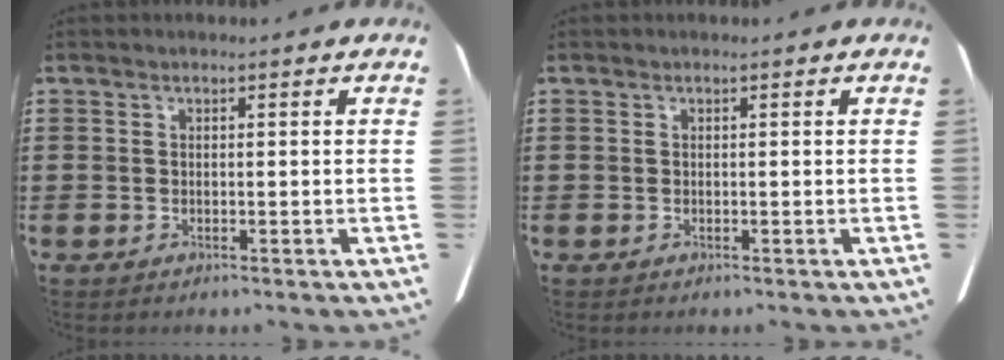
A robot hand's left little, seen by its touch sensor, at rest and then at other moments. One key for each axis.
{"total": 0.0}